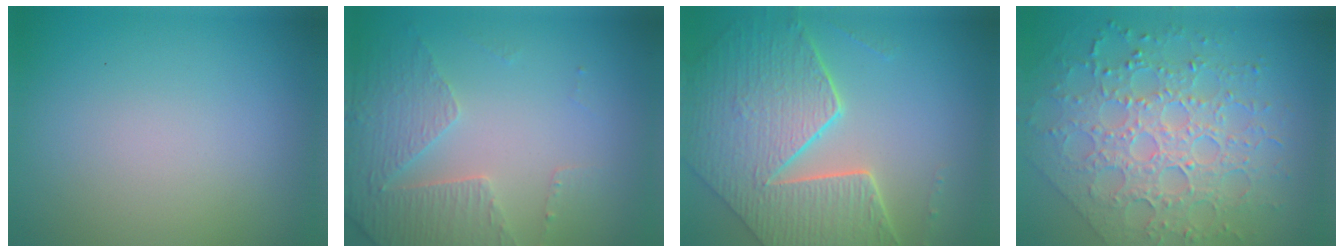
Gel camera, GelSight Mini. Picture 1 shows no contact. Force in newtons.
{"total": 4.6, "press": 3.4, "slide": 3.2}
{"total": 8.7, "press": 6.3, "slide": 6.1}
{"total": 8.5, "press": 6.1, "slide": 5.9}